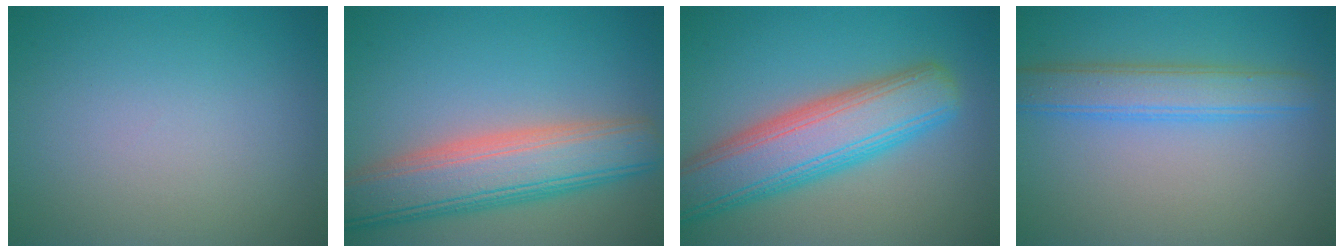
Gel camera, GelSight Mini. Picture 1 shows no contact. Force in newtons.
{"total": 8.4, "press": 8.4, "slide": 0.6}
{"total": 8.6, "press": 8.6, "slide": 0.4}
{"total": 3.9, "press": 3.9, "slide": 0.1}